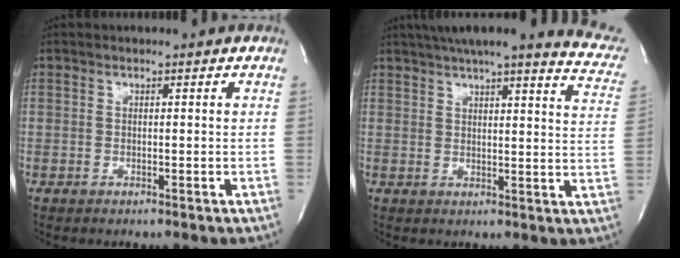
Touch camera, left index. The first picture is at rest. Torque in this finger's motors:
{"motor_torque": [0.15, -0.18, 0.20, 0.07]}